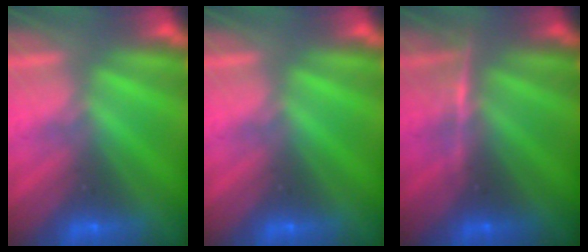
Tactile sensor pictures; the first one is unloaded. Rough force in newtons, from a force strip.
{"total": 0.0}
{"total": 2.9}